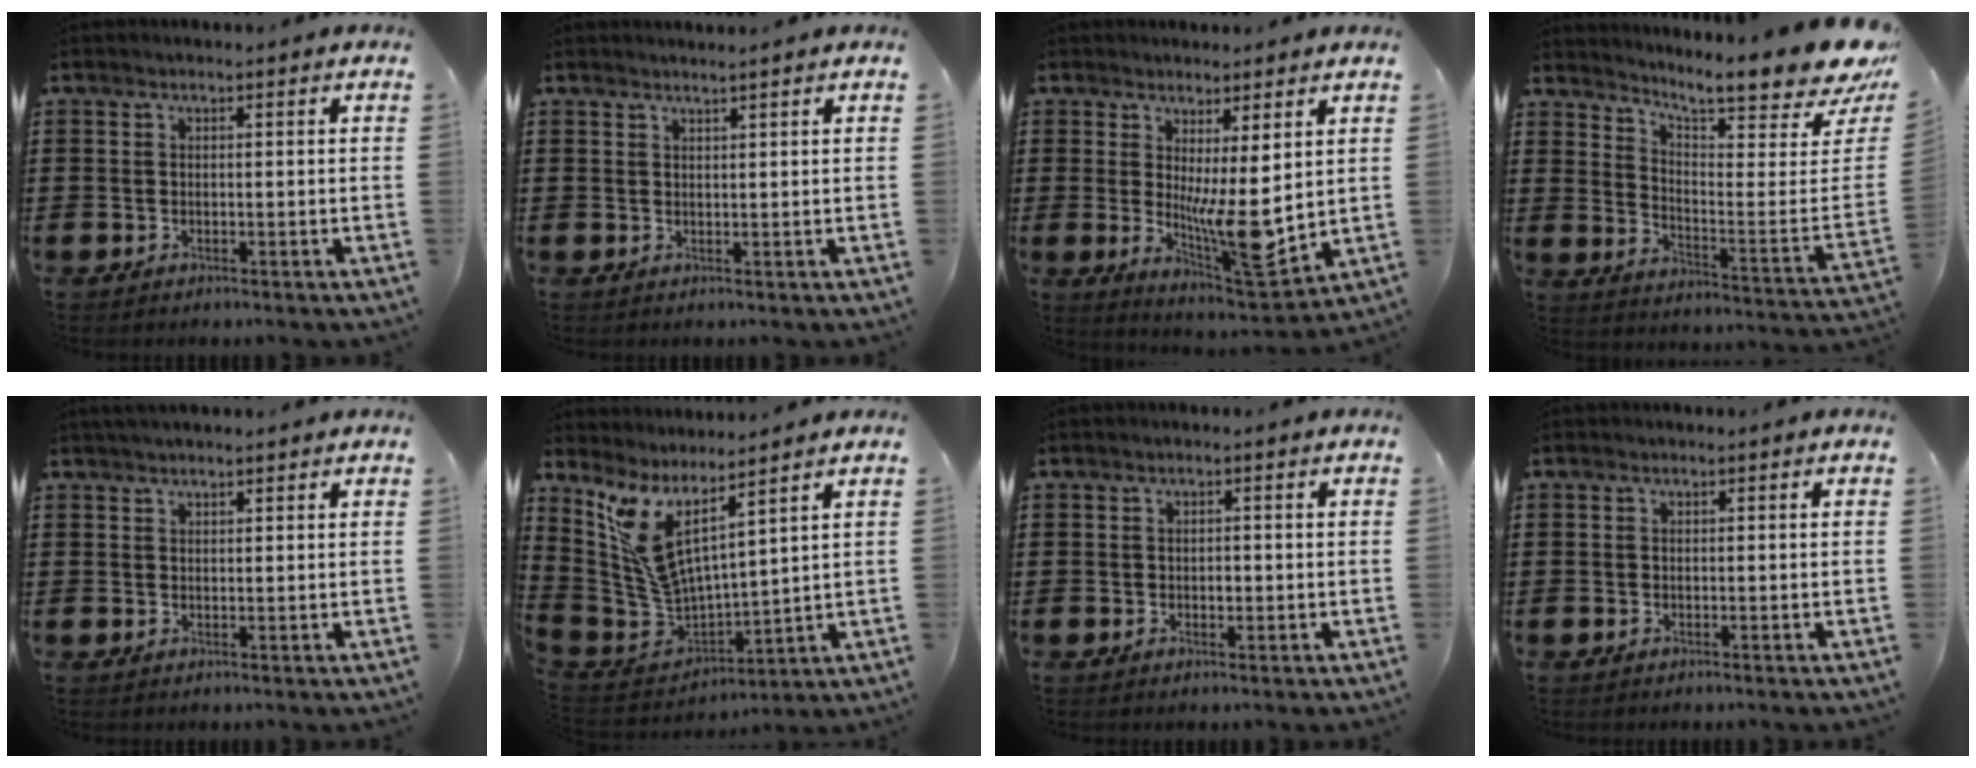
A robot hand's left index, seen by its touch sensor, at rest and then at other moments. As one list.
[{"total": 1.1, "force": [1.0, -0.4, 0.1], "torque": [-0.002, -0.003, 0.020]}, {"total": 8.6, "force": [0.9, 1.8, 8.4], "torque": [-0.147, -0.038, 0.015]}, {"total": 10.2, "force": [8.8, 0.1, 5.1], "torque": [-0.103, -0.079, 0.142]}, {"total": 1.4, "force": [1.4, 0.2, 0.3], "torque": [-0.008, 0.002, 0.026]}, {"total": 8.2, "force": [4.1, 2.7, 6.6], "torque": [-0.177, -0.061, 0.066]}, {"total": 1.1, "force": [0.0, 0.7, 0.8], "torque": [-0.018, 0.004, 0.000]}, {"total": 0.0}]